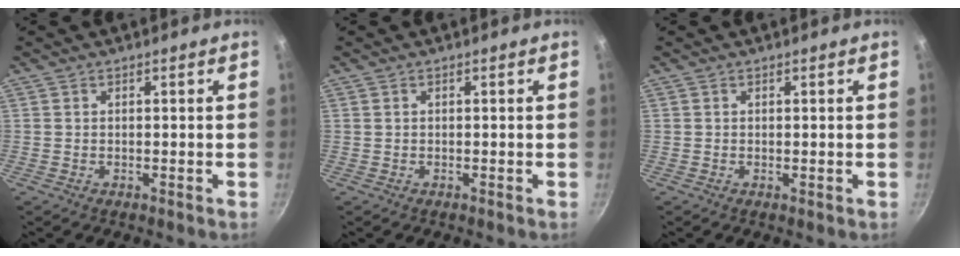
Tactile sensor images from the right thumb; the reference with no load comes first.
{"total": 0.0}
{"total": 0.0}